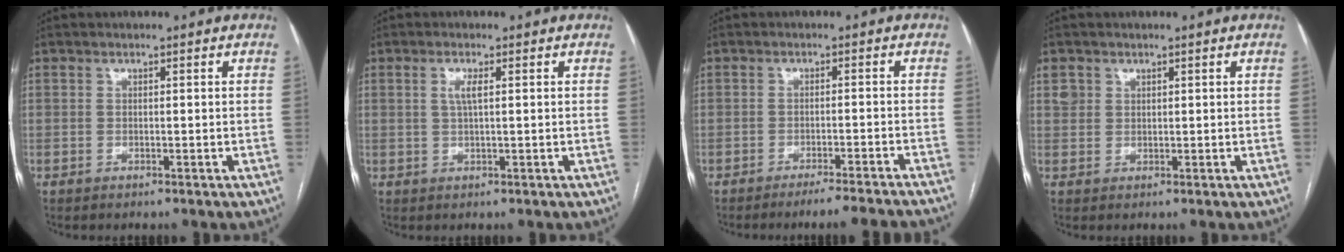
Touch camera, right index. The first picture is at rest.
{"total": 2.2, "force": [0.6, 0.2, 2.1], "torque": [-0.046, 0.000, 0.010]}
{"total": 11.2, "force": [-10.3, -1.4, 4.0], "torque": [-0.021, -0.024, -0.133]}
{"total": 2.0, "force": [1.1, 1.6, 0.2], "torque": [-0.002, 0.008, 0.020]}